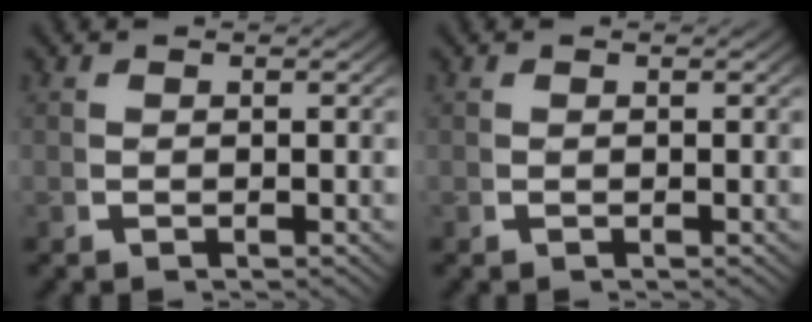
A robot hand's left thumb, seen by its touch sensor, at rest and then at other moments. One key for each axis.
{"total": 0.0}